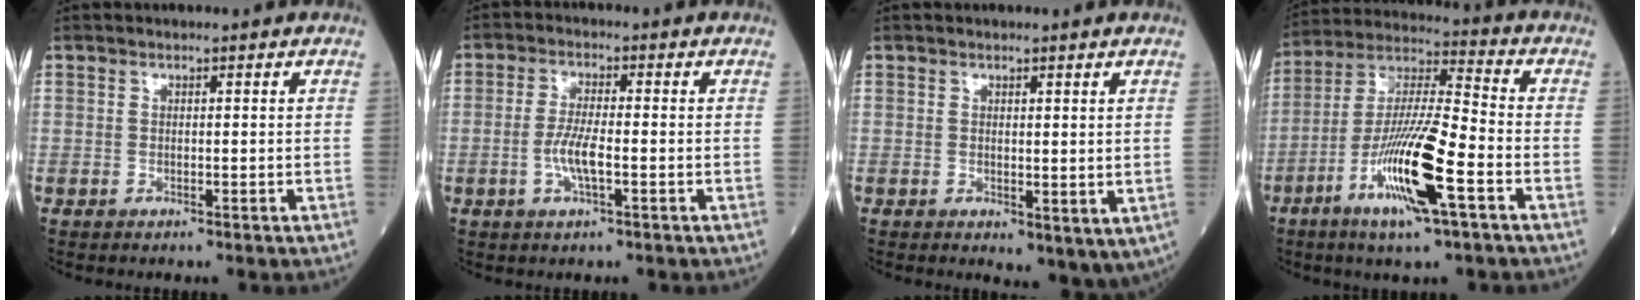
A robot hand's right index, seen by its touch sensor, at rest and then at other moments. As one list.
[{"total": 4.5, "force": [-1.1, 2.0, 3.8], "torque": [-0.075, 0.004, -0.022]}, {"total": 4.5, "force": [0.2, 2.2, 4.0], "torque": [-0.046, -0.014, 0.013]}, {"total": 15.4, "force": [-6.4, 1.3, 13.9], "torque": [-0.275, -0.012, -0.119]}]